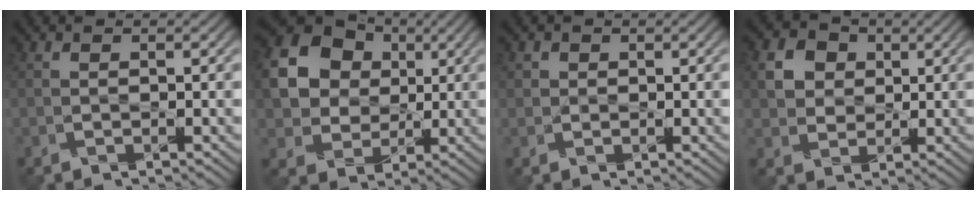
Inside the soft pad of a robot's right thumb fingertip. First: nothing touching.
{"total": 16.5, "force": [4.8, 13.8, 7.7], "torque": [-0.223, 0.030, 0.103]}
{"total": 1.4, "force": [0.6, 1.2, 0.2], "torque": [-0.005, -0.004, 0.009]}
{"total": 4.6, "force": [1.4, 3.9, 2.0], "torque": [-0.052, 0.003, 0.019]}